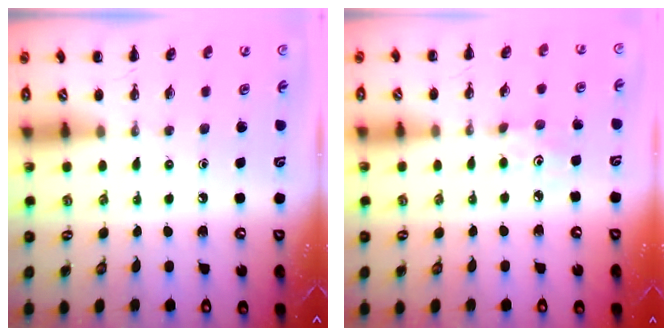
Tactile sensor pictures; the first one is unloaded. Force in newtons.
{"total": 2.8, "press": 2.7, "slide": 0.8}